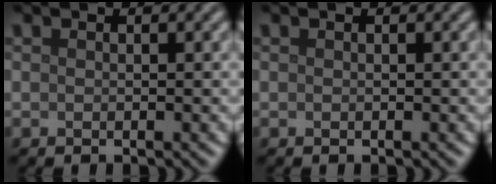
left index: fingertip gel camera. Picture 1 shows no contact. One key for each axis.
{"total": 0.0}